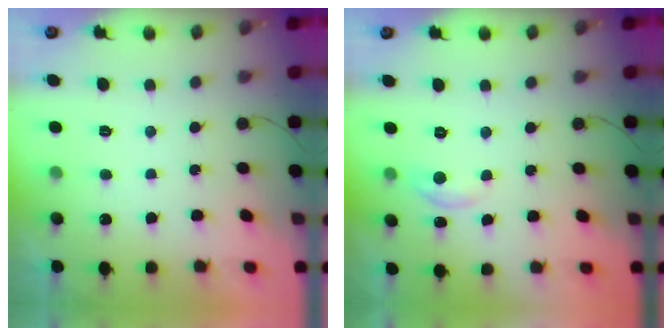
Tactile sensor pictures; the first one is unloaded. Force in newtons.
{"total": 3.8, "press": 3.8, "slide": 0.5}